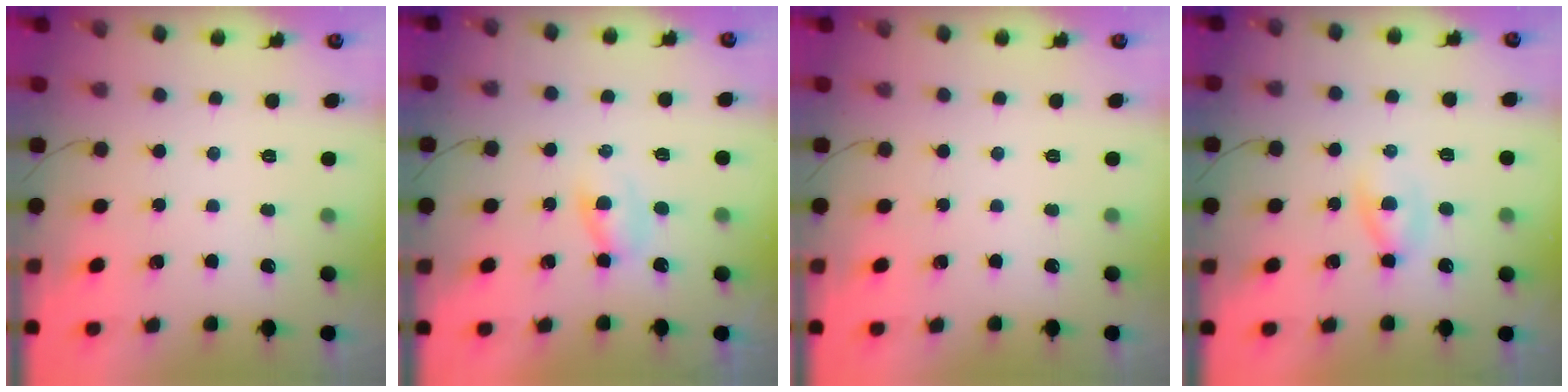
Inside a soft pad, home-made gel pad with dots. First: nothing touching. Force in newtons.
{"total": 2.0, "press": 1.8, "slide": 0.9}
{"total": 0.0}
{"total": 2.7, "press": 2.5, "slide": 1.1}